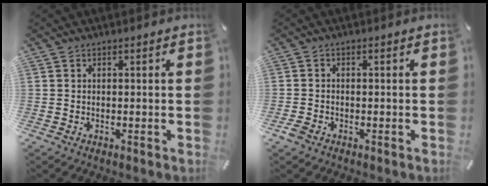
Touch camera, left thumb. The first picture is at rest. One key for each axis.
{"total": 1.8, "fx": -1.2, "fy": 1.0, "fz": 0.9, "tx": -0.023, "ty": 0.001, "tz": -0.024}